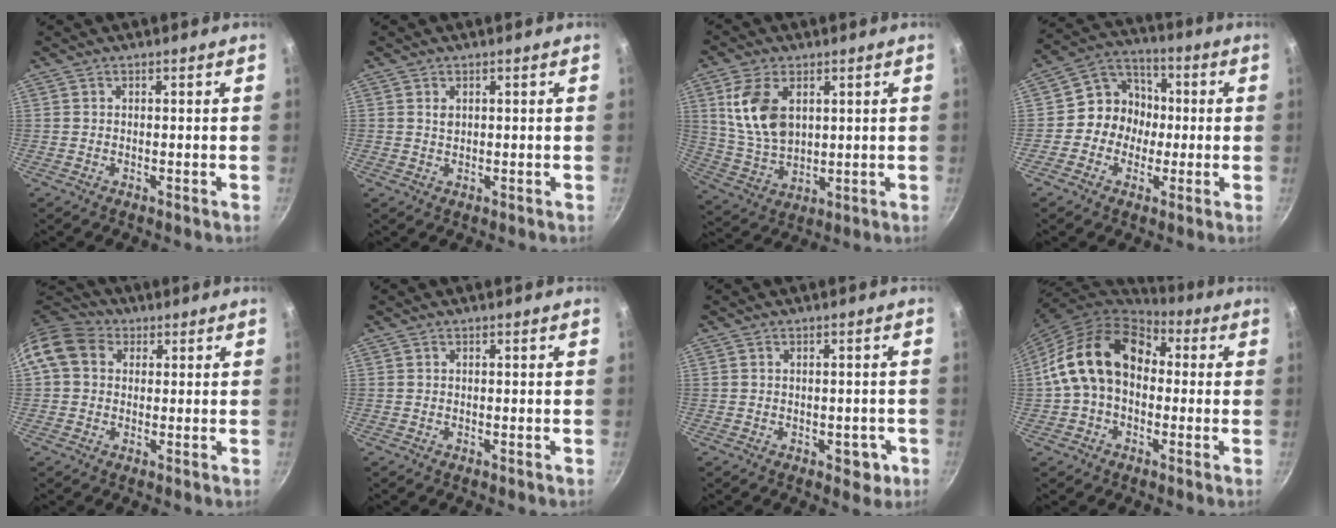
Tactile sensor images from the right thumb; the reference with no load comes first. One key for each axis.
{"total": 1.2, "fx": 0.5, "fy": 0.8, "fz": 0.7, "tx": -0.011, "ty": -0.003, "tz": 0.010}
{"total": 11.9, "fx": 3.5, "fy": 7.3, "fz": 8.7, "tx": -0.157, "ty": -0.025, "tz": 0.080}
{"total": 9.6, "fx": -0.9, "fy": 8.8, "fz": 3.8, "tx": -0.020, "ty": 0.028, "tz": -0.034}
{"total": 10.3, "fx": 2.4, "fy": 8.3, "fz": 5.7, "tx": -0.092, "ty": 0.020, "tz": 0.024}
{"total": 0.0}
{"total": 3.7, "fx": -1.2, "fy": 2.4, "fz": 2.5, "tx": -0.006, "ty": 0.013, "tz": -0.008}
{"total": 18.7, "fx": 2.2, "fy": 12.9, "fz": 13.3, "tx": -0.211, "ty": 0.042, "tz": 0.025}